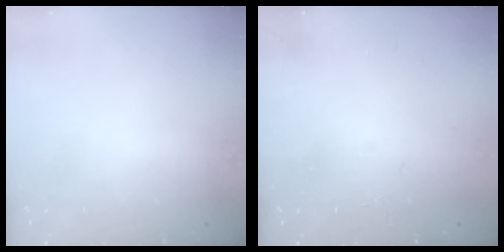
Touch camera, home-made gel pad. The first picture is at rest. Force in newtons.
{"total": 1.7, "press": 1.7, "slide": 0.1}